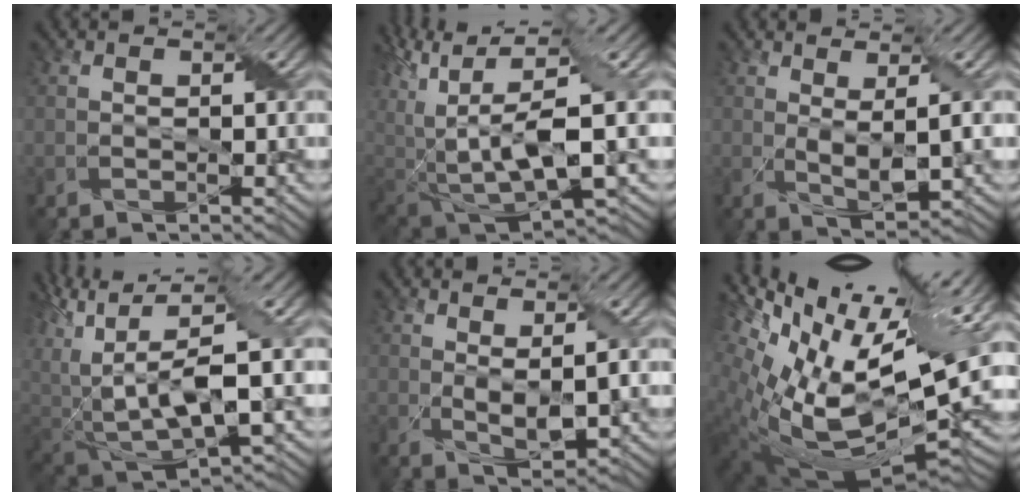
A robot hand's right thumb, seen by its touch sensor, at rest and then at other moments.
{"total": 14.5, "force": [1.7, 6.5, 12.8], "torque": [-0.287, -0.019, 0.049]}
{"total": 3.3, "force": [0.9, 0.8, 3.0], "torque": [-0.067, -0.004, 0.019]}
{"total": 13.6, "force": [0.5, 6.2, 12.0], "torque": [-0.269, -0.019, 0.024]}
{"total": 3.1, "force": [0.8, 1.1, 2.8], "torque": [-0.063, -0.005, 0.019]}
{"total": 20.8, "force": [4.4, 11.0, 17.1], "torque": [-0.326, -0.001, 0.112]}